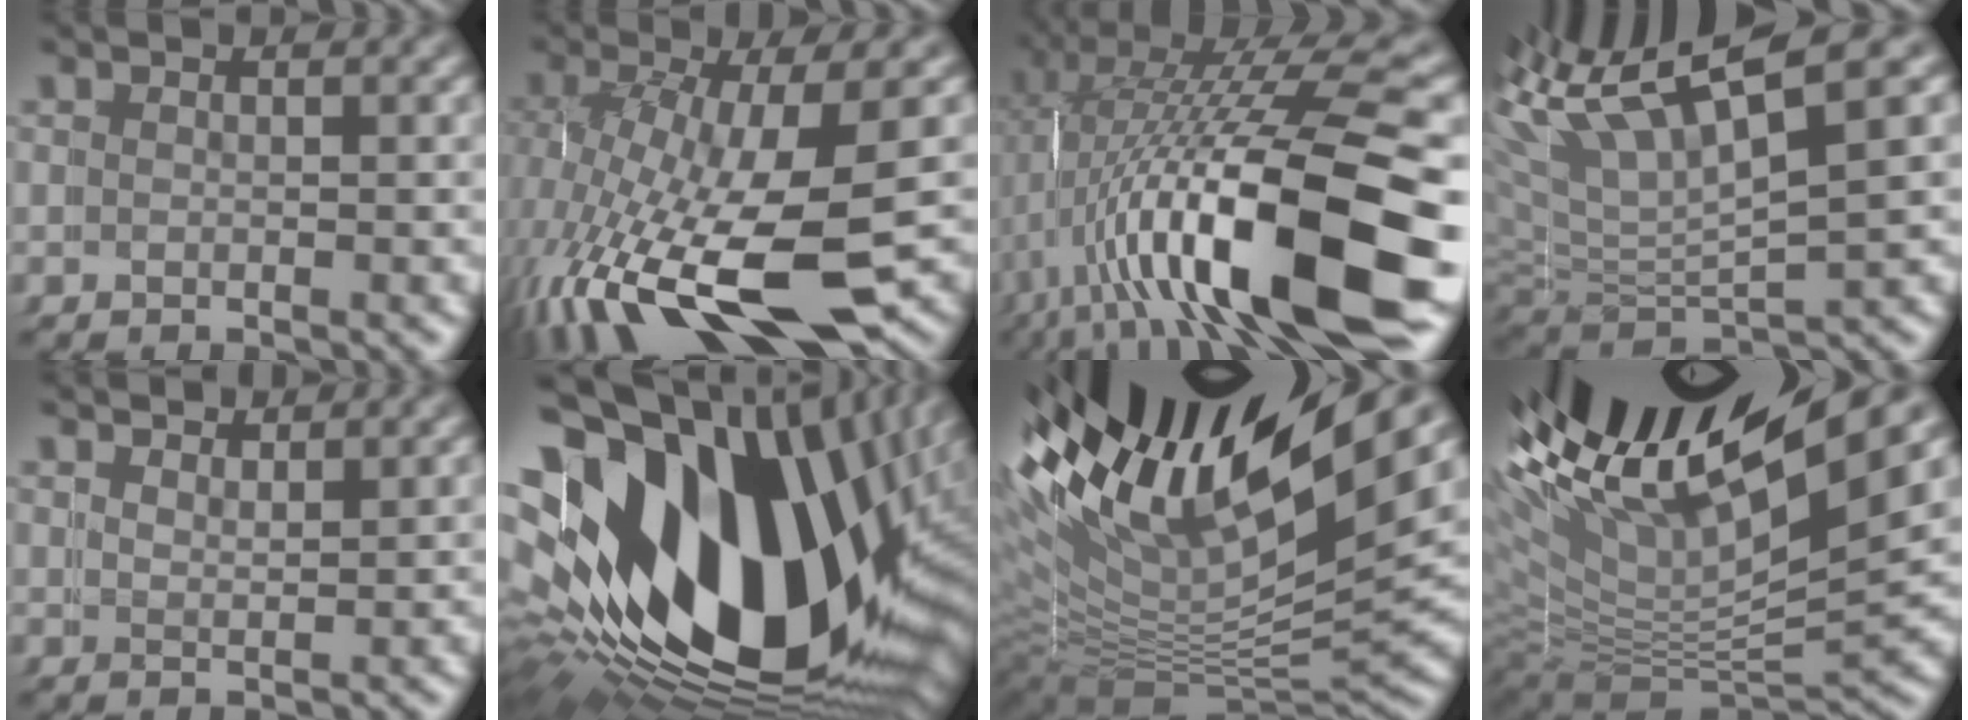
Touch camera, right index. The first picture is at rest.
{"total": 8.9, "force": [-2.8, 3.5, 7.7], "torque": [-0.161, -0.048, -0.023]}
{"total": 16.6, "force": [-1.4, 5.7, 15.6], "torque": [-0.244, -0.001, -0.008]}
{"total": 10.5, "force": [3.1, 6.8, 7.4], "torque": [-0.169, -0.004, 0.052]}
{"total": 2.6, "force": [2.5, -0.2, -0.8], "torque": [0.007, -0.015, 0.049]}
{"total": 31.2, "force": [-0.9, 20.0, 24.0], "torque": [-0.384, -0.030, -0.006]}
{"total": 23.5, "force": [6.4, 14.4, 17.4], "torque": [-0.296, 0.007, 0.086]}
{"total": 21.3, "force": [6.4, 13.4, 15.2], "torque": [-0.273, -0.008, 0.095]}